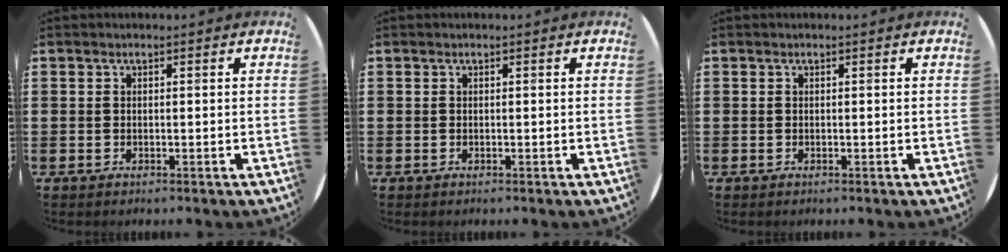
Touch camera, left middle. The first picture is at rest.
{"total": 0.0}
{"total": 0.0}